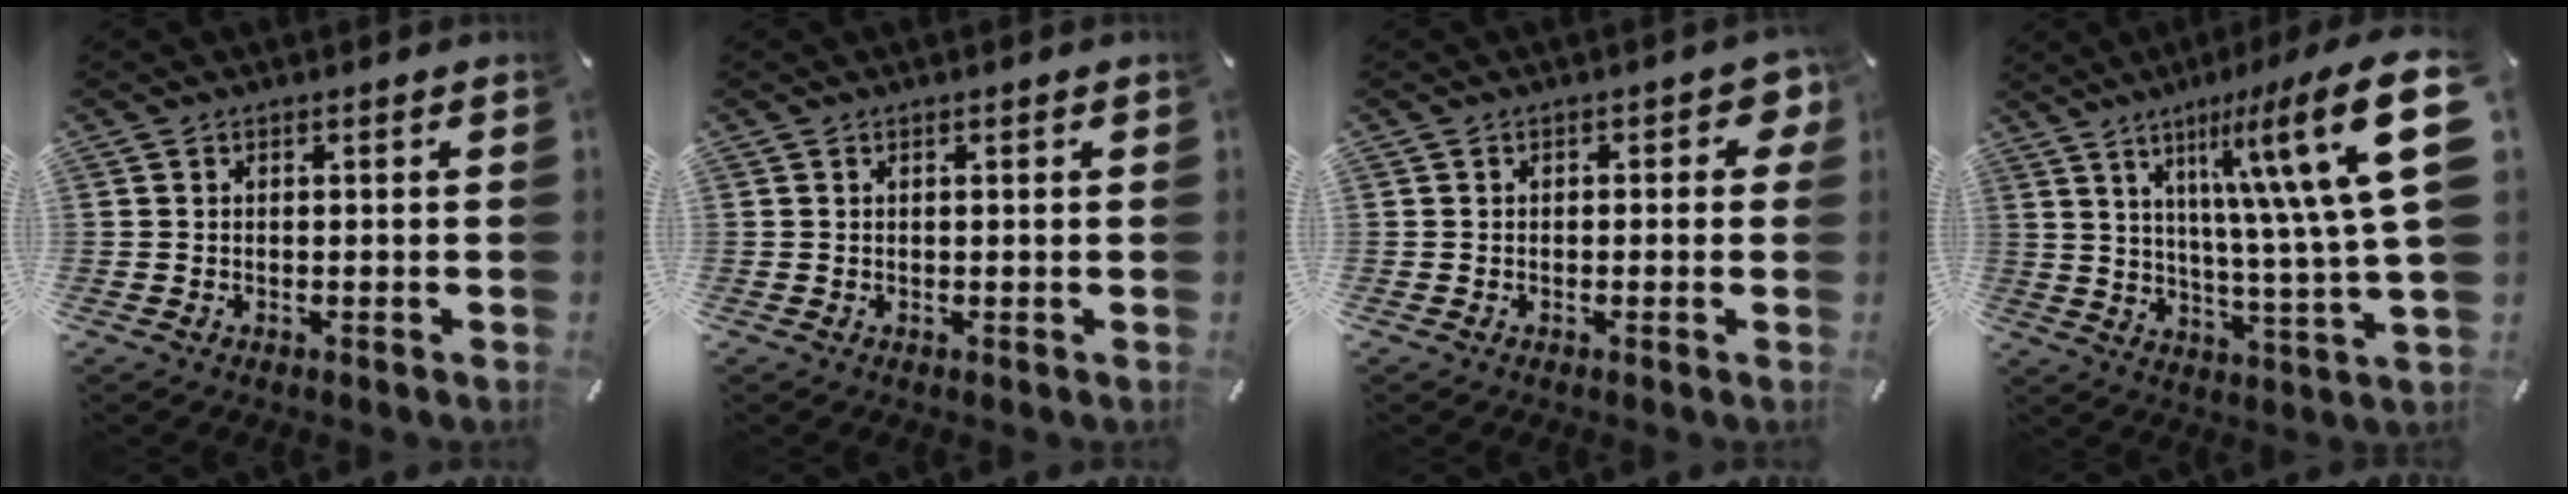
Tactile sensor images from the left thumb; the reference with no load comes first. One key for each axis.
{"total": 0.6, "fx": 0.2, "fy": 0.1, "fz": 0.6, "tx": -0.010, "ty": 0.000, "tz": 0.004}
{"total": 2.9, "fx": 0.3, "fy": 1.7, "fz": 2.3, "tx": -0.022, "ty": 0.000, "tz": -0.001}
{"total": 25.9, "fx": 9.4, "fy": 5.4, "fz": 23.5, "tx": -0.344, "ty": -0.053, "tz": 0.139}